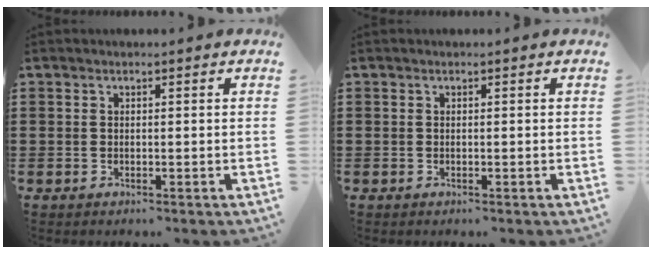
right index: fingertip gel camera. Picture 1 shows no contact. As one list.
[{"total": 0.0}]